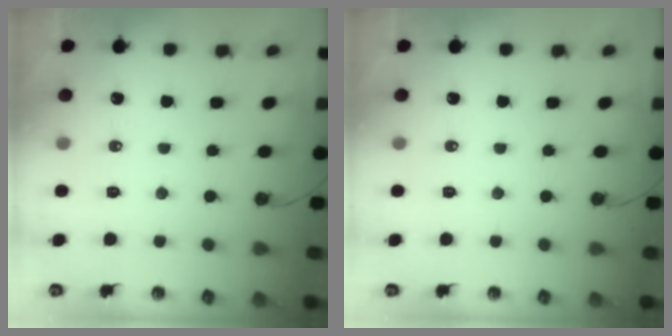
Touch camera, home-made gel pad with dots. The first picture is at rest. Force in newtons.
{"total": 0.0}